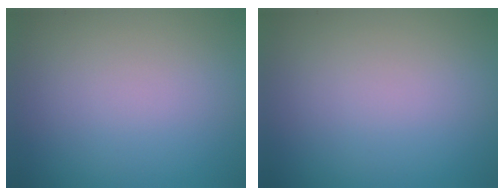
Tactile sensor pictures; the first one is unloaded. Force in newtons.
{"total": 0.0}